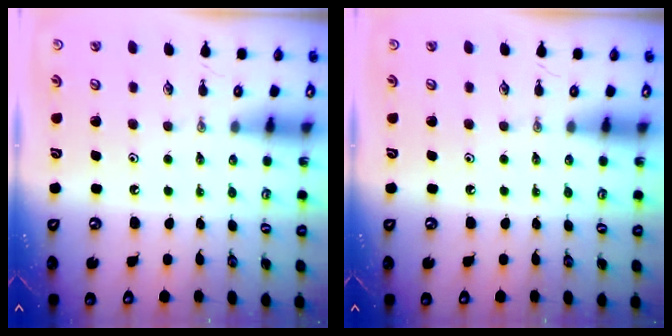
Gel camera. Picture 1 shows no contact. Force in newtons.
{"total": 0.0}